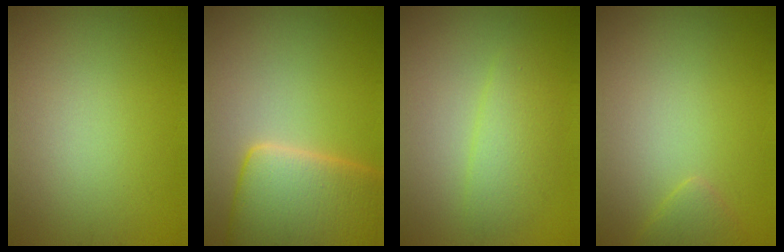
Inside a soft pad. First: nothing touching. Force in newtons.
{"total": 9.2, "press": 9.2, "slide": 0.7}
{"total": 2.6, "press": 2.6, "slide": 0.1}
{"total": 1.4, "press": 1.4, "slide": 0.2}